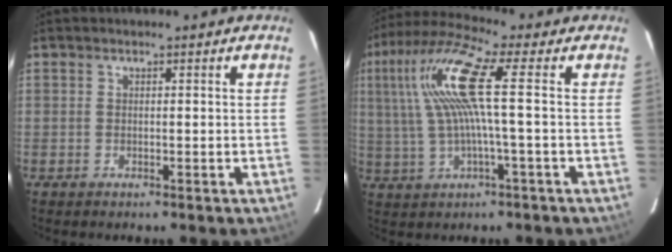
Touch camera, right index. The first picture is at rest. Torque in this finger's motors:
{"motor_torque": [1.66, 0.45, 0.80, 0.21]}